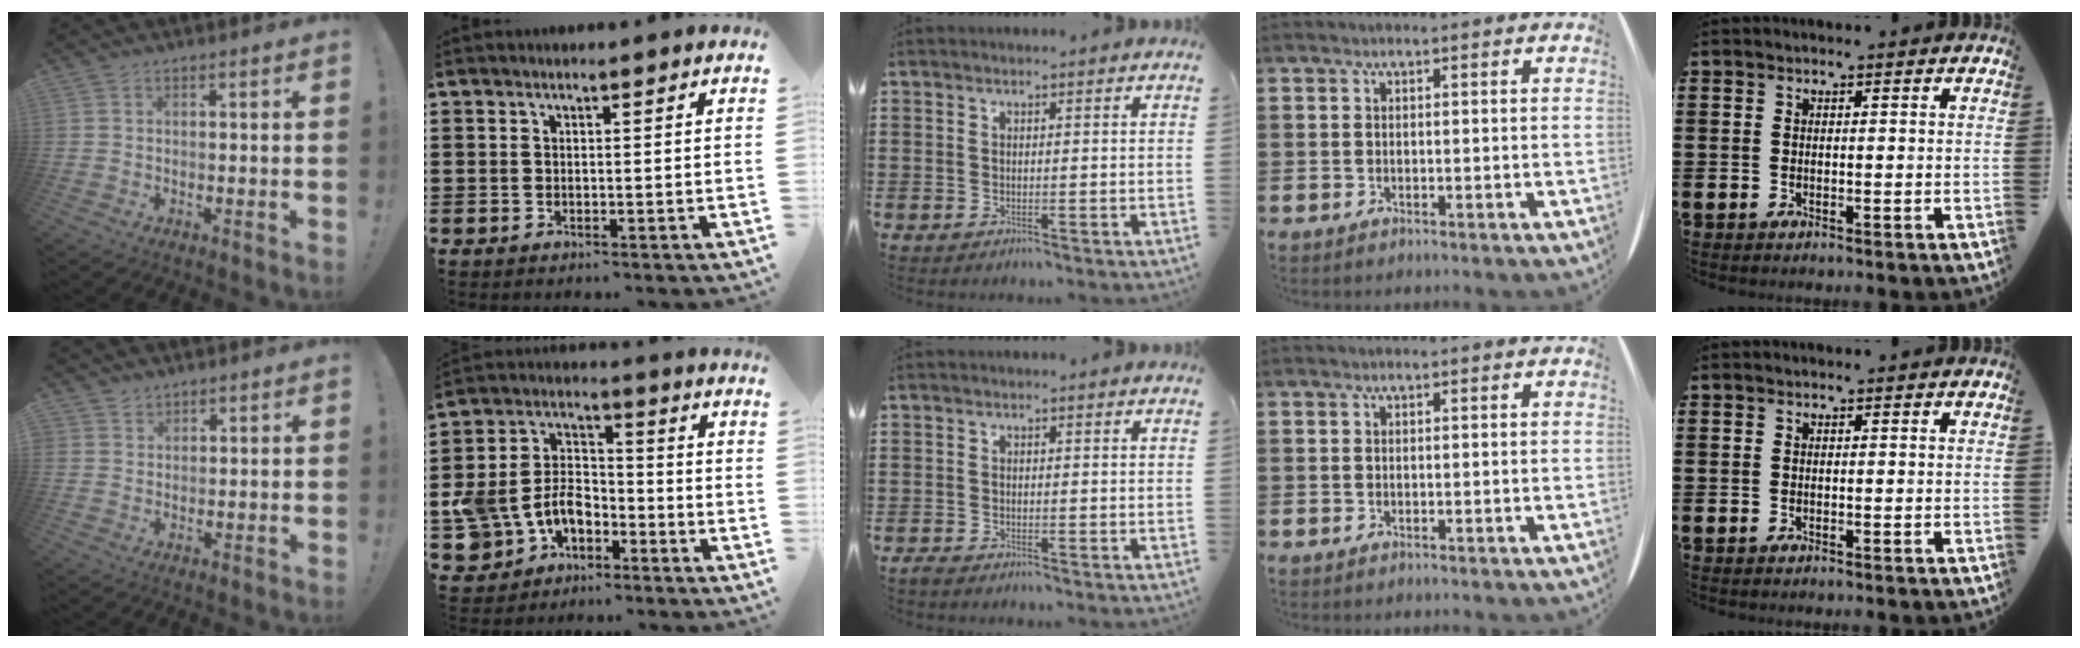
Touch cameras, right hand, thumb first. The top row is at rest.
{"thumb": {"total": 2.1, "force": [1.7, 1.2, 0.1], "torque": [0.010, -0.012, 0.030]}, "index": {"total": 8.1, "force": [-3.8, 6.0, 3.9], "torque": [-0.123, 0.006, -0.080]}, "middle": {"total": 0.8, "force": [-0.7, 0.2, 0.2], "torque": [-0.007, -0.004, -0.013]}}